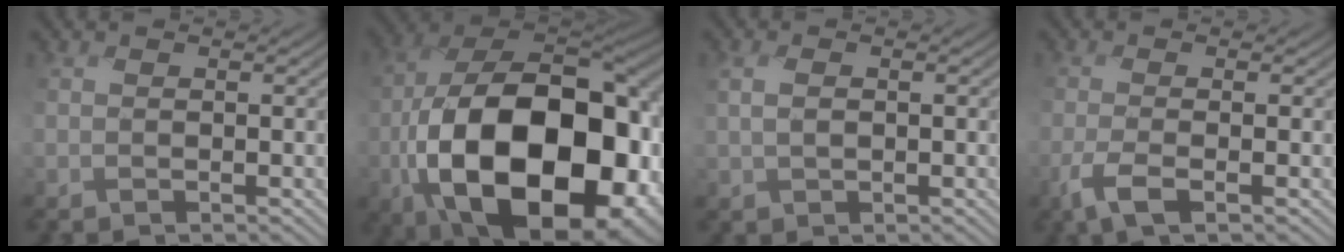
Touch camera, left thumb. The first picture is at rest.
{"total": 22.9, "force": [-6.0, 14.1, 17.0], "torque": [-0.361, -0.051, -0.062]}
{"total": 2.3, "force": [0.4, 1.8, 1.4], "torque": [-0.042, 0.000, 0.017]}
{"total": 3.3, "force": [-1.8, 0.7, 2.6], "torque": [-0.063, -0.006, -0.040]}